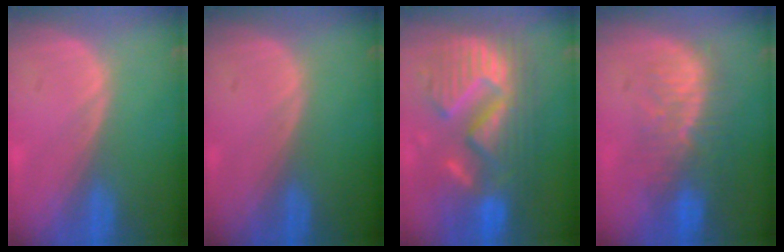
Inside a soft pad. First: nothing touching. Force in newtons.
{"total": 0.0}
{"total": 13.2, "press": 13.2, "slide": 1.2}
{"total": 10.0, "press": 8.5, "slide": 5.2}